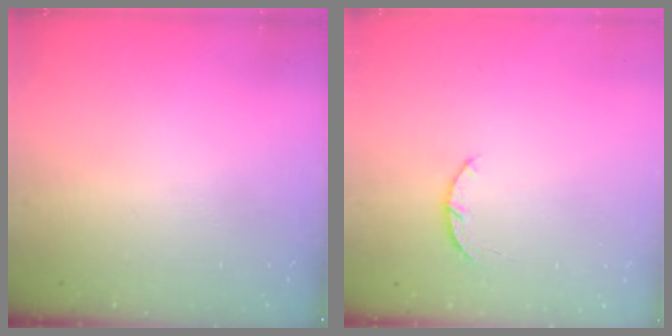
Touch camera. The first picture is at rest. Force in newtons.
{"total": 2.9, "press": 2.8, "slide": 0.5}